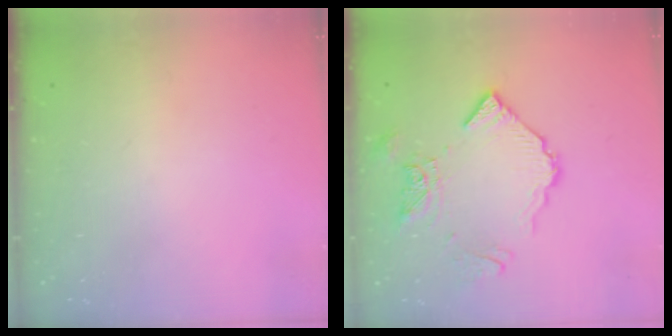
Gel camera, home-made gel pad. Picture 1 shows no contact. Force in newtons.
{"total": 11.1, "press": 11.0, "slide": 1.4}